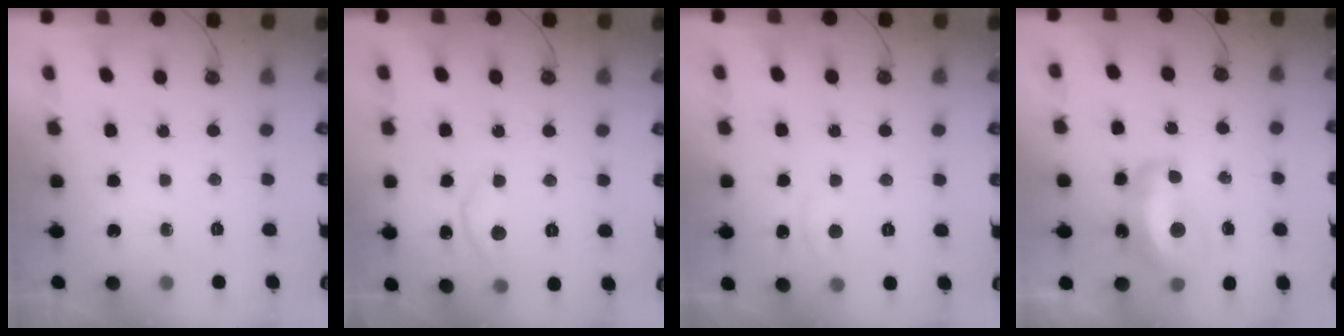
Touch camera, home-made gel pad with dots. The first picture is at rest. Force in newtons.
{"total": 4.0, "press": 3.9, "slide": 0.6}
{"total": 0.8, "press": 0.2, "slide": 0.8}
{"total": 5.9, "press": 5.8, "slide": 1.3}